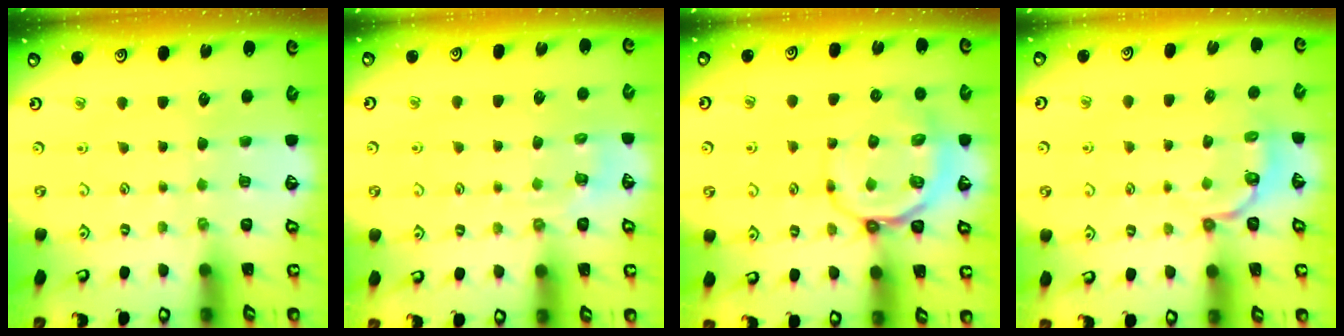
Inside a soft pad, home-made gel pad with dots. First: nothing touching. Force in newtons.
{"total": 2.9, "press": 2.6, "slide": 1.2}
{"total": 11.3, "press": 10.9, "slide": 3.0}
{"total": 4.2, "press": 3.2, "slide": 2.7}